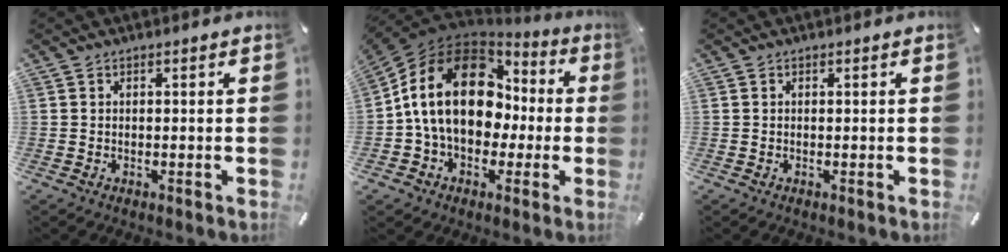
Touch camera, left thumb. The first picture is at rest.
{"total": 21.5, "force": [2.1, 15.9, 14.4], "torque": [-0.278, 0.016, 0.040]}
{"total": 0.0}